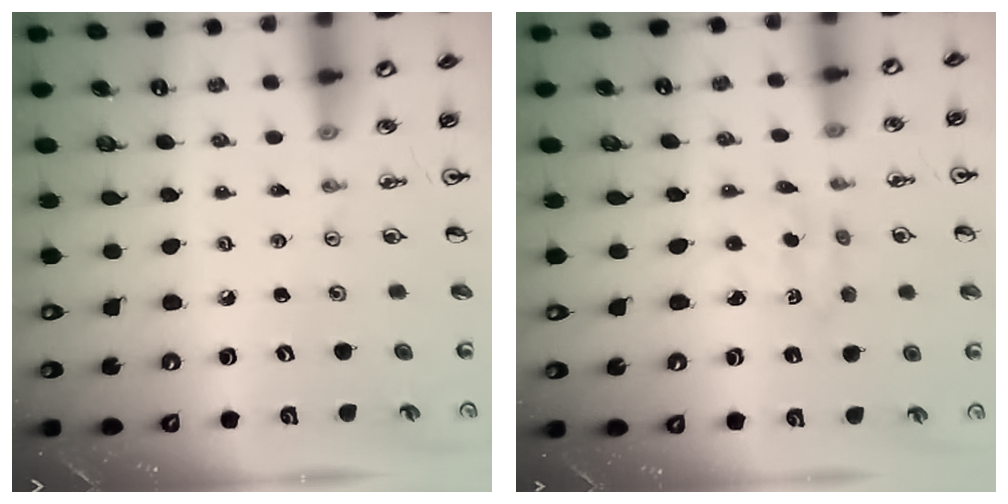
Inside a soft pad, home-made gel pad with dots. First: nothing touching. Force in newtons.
{"total": 2.2, "press": 2.2, "slide": 0.4}